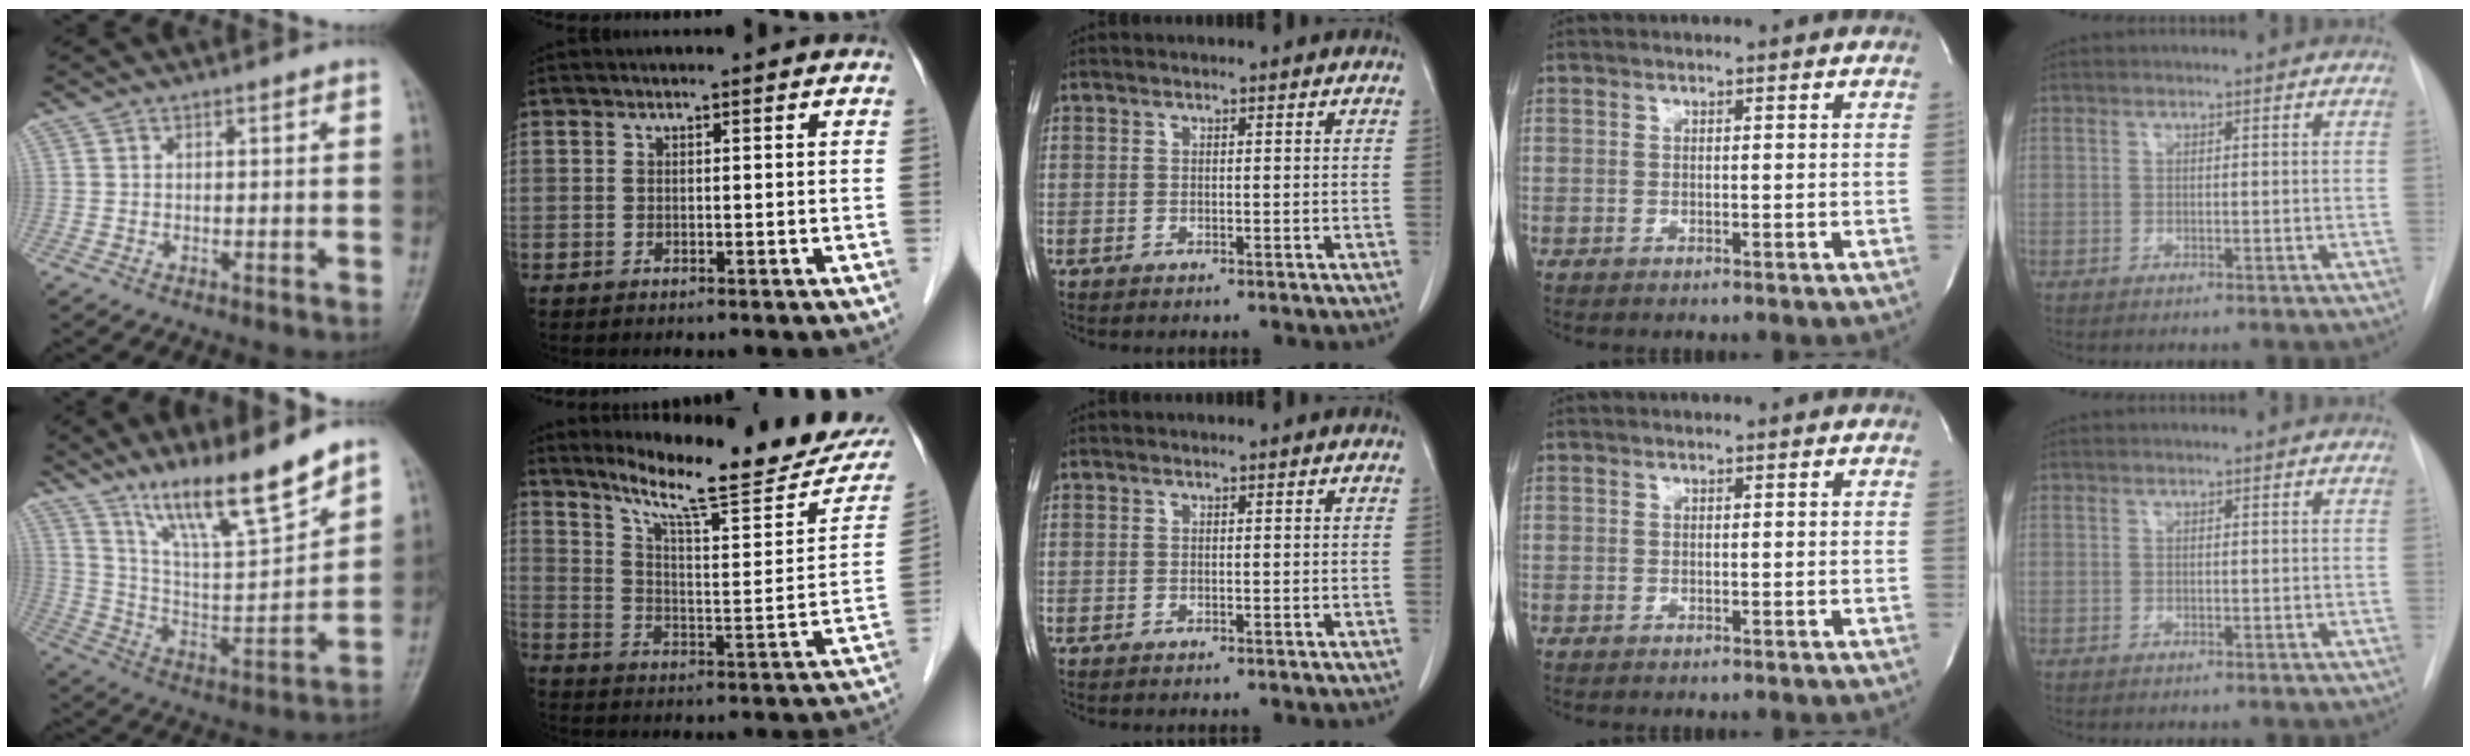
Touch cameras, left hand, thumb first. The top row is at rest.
{"thumb": {"total": 17.7, "force": [12.9, 3.1, 11.7], "torque": [-0.172, -0.074, 0.236]}, "index": {"total": 21.0, "force": [18.0, 2.0, 10.5], "torque": [-0.152, -0.046, 0.250]}}